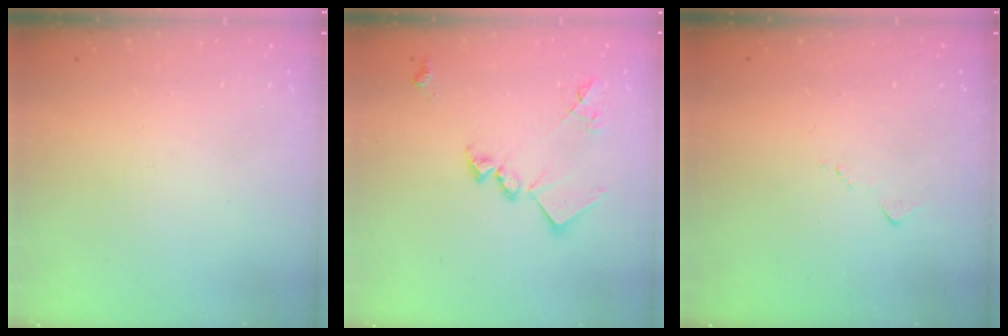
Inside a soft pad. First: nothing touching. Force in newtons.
{"total": 15.6, "press": 15.5, "slide": 0.9}
{"total": 5.9, "press": 5.8, "slide": 0.8}